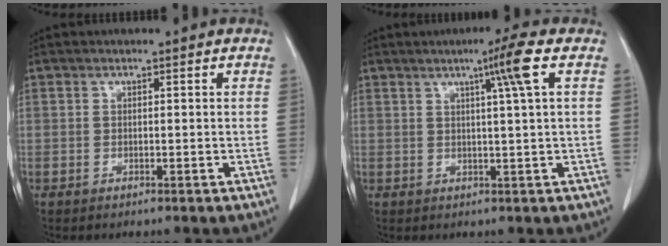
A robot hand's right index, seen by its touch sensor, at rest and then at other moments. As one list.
[{"total": 5.0, "force": [1.9, -1.3, 4.4], "torque": [-0.077, 0.002, 0.032]}]